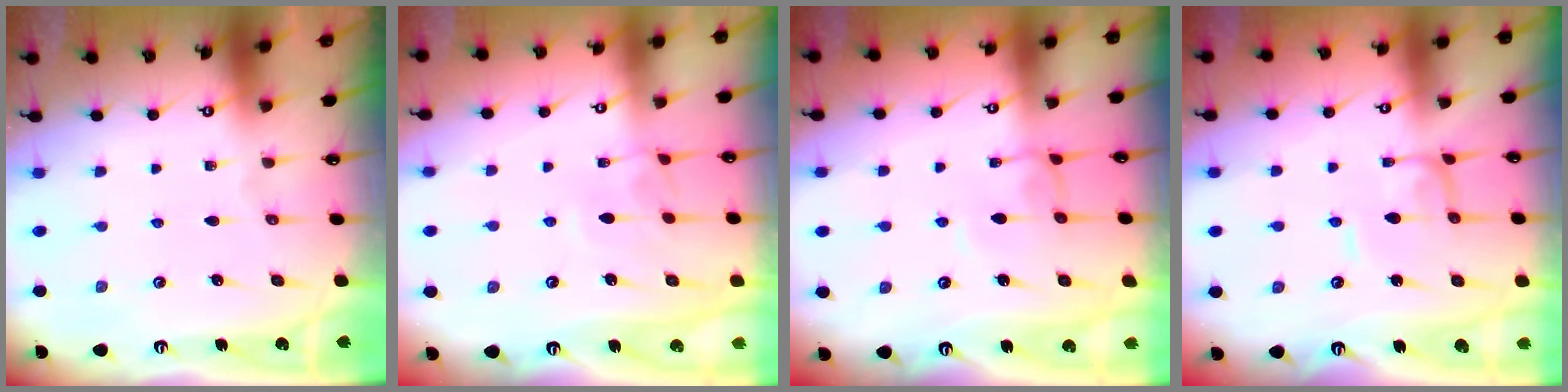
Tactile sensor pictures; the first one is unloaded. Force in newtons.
{"total": 1.2, "press": 1.2, "slide": 0.4}
{"total": 1.4, "press": 1.4, "slide": 0.4}
{"total": 2.1, "press": 2.1, "slide": 0.0}